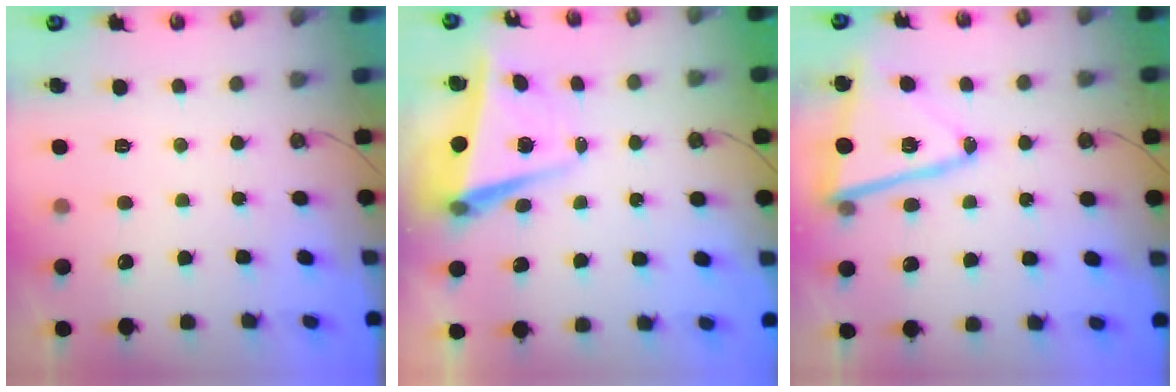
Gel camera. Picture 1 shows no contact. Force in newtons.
{"total": 5.7, "press": 5.6, "slide": 0.7}
{"total": 14.4, "press": 14.3, "slide": 1.4}